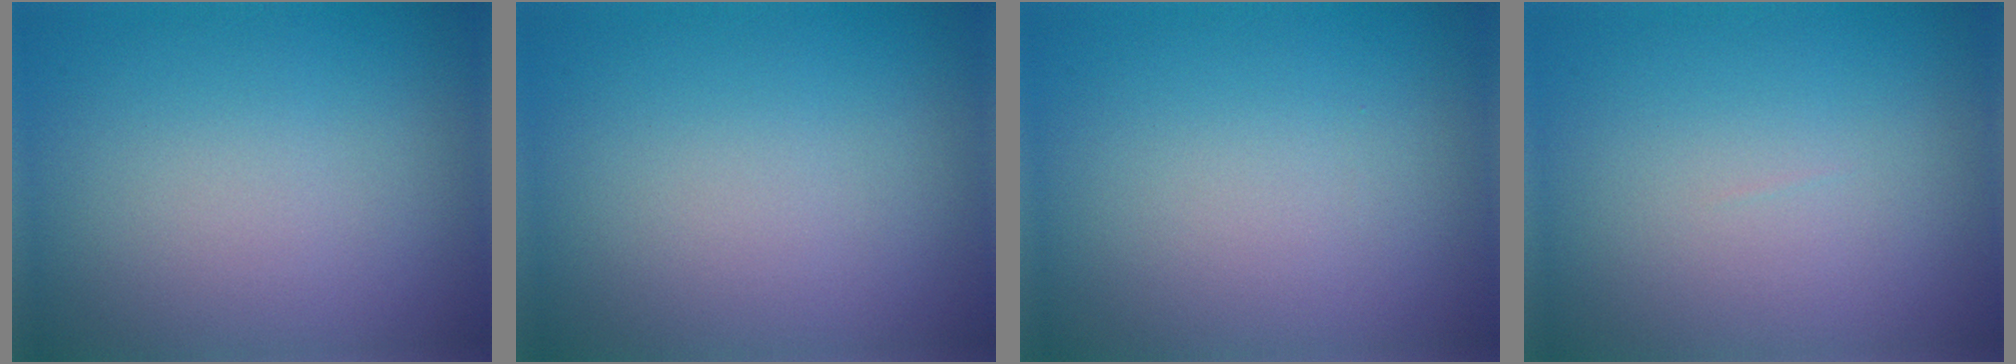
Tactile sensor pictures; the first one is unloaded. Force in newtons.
{"total": 0.0}
{"total": 0.0}
{"total": 0.0}